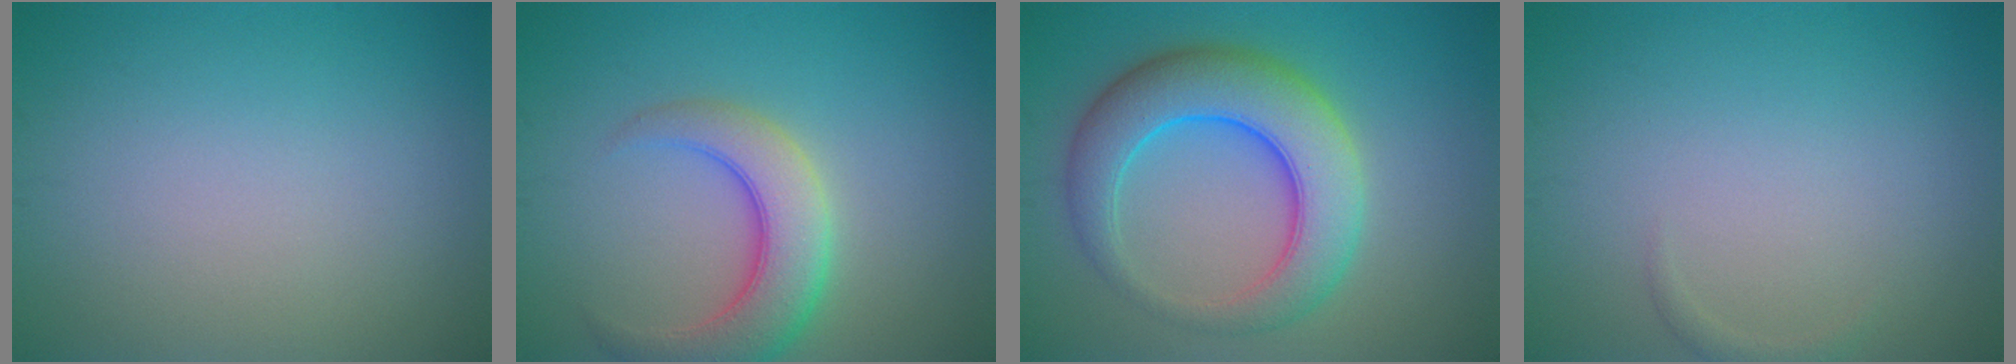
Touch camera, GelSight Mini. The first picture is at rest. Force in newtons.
{"total": 5.8, "press": 5.8, "slide": 0.2}
{"total": 8.1, "press": 8.0, "slide": 0.2}
{"total": 0.7, "press": 0.7, "slide": 0.0}